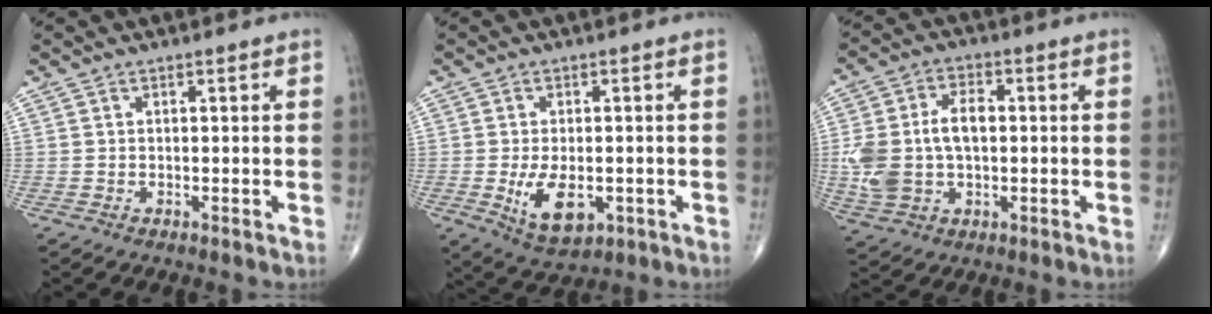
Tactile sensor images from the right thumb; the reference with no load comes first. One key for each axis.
{"total": 8.3, "fx": -1.9, "fy": 4.6, "fz": 6.7, "tx": -0.107, "ty": -0.012, "tz": -0.018}
{"total": 12.3, "fx": 0.0, "fy": 7.8, "fz": 9.6, "tx": -0.193, "ty": 0.020, "tz": 0.007}